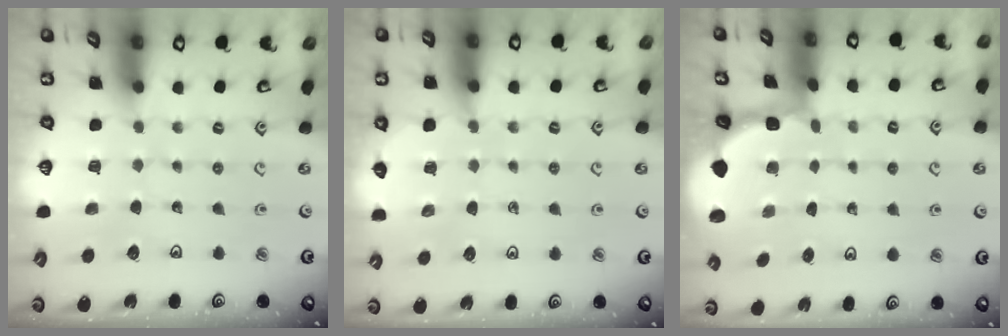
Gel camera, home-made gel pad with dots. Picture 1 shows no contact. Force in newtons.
{"total": 5.2, "press": 5.1, "slide": 1.1}
{"total": 1.4, "press": 1.3, "slide": 0.3}